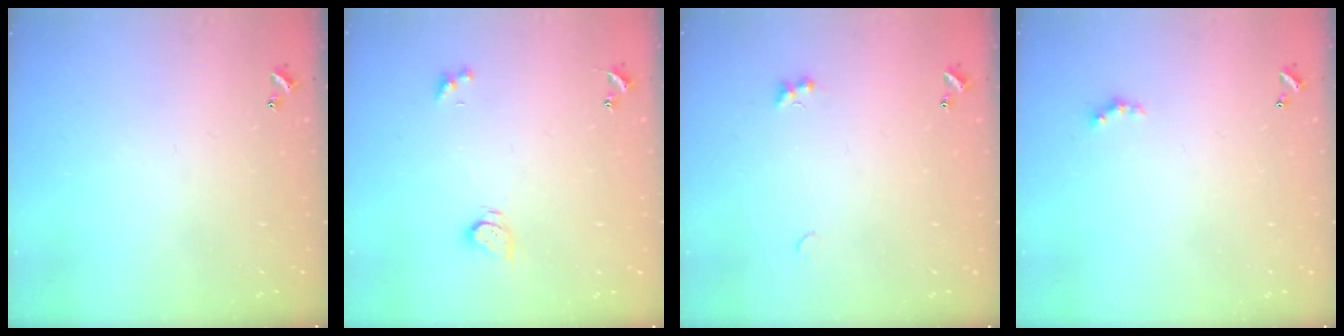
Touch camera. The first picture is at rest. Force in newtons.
{"total": 2.7, "press": 2.7, "slide": 0.3}
{"total": 1.8, "press": 1.7, "slide": 0.4}
{"total": 1.6, "press": 1.6, "slide": 0.4}